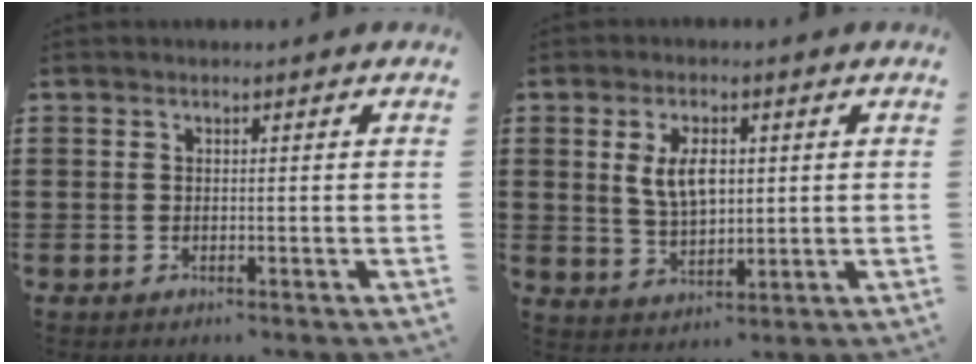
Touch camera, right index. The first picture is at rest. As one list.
[{"total": 5.8, "force": [1.2, 2.9, 4.8], "torque": [-0.093, 0.006, 0.018]}]